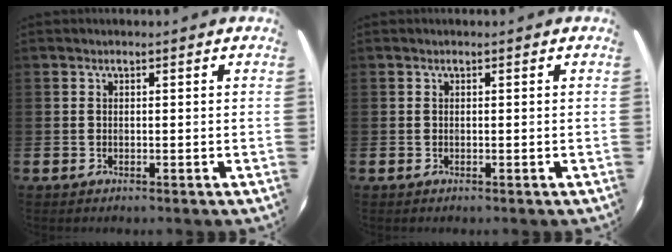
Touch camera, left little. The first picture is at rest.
{"total": 0.0}